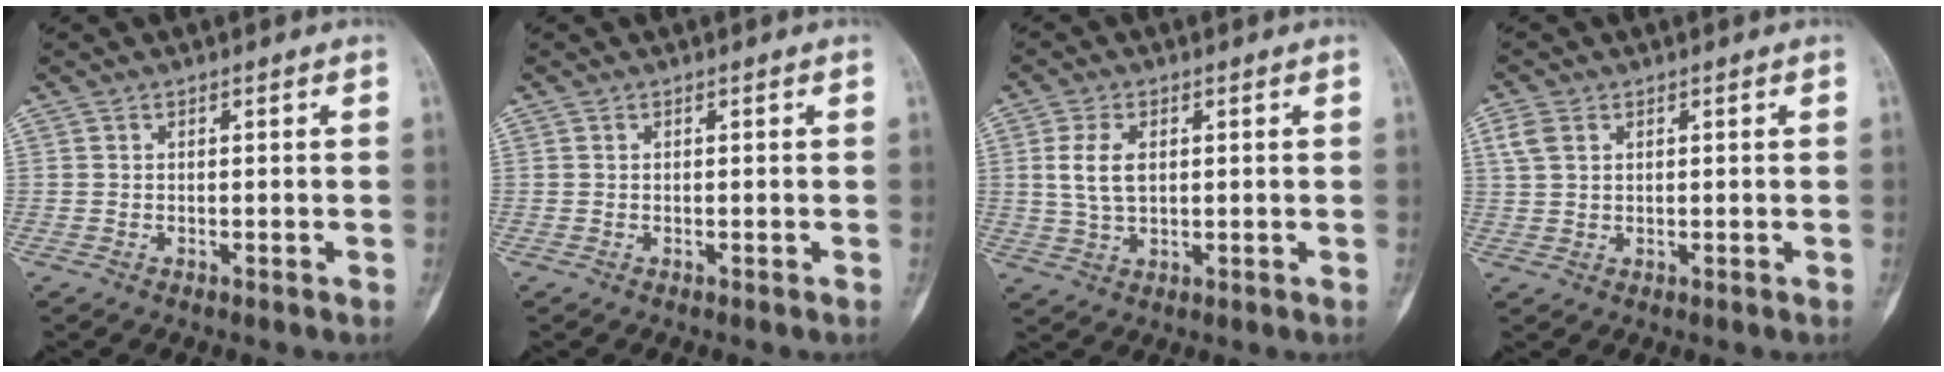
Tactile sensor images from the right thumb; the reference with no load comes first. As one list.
[{"total": 0.0}, {"total": 5.9, "force": [1.1, 3.4, 4.7], "torque": [-0.091, -0.001, 0.023]}, {"total": 3.5, "force": [1.4, 2.4, 2.1], "torque": [-0.050, 0.004, 0.034]}]